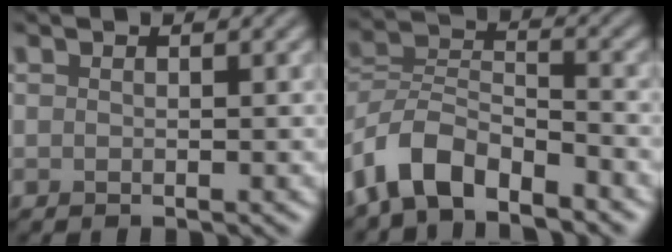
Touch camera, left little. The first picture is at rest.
{"total": 6.4, "force": [-4.9, 2.6, 3.0], "torque": [-0.050, 0.002, -0.101]}